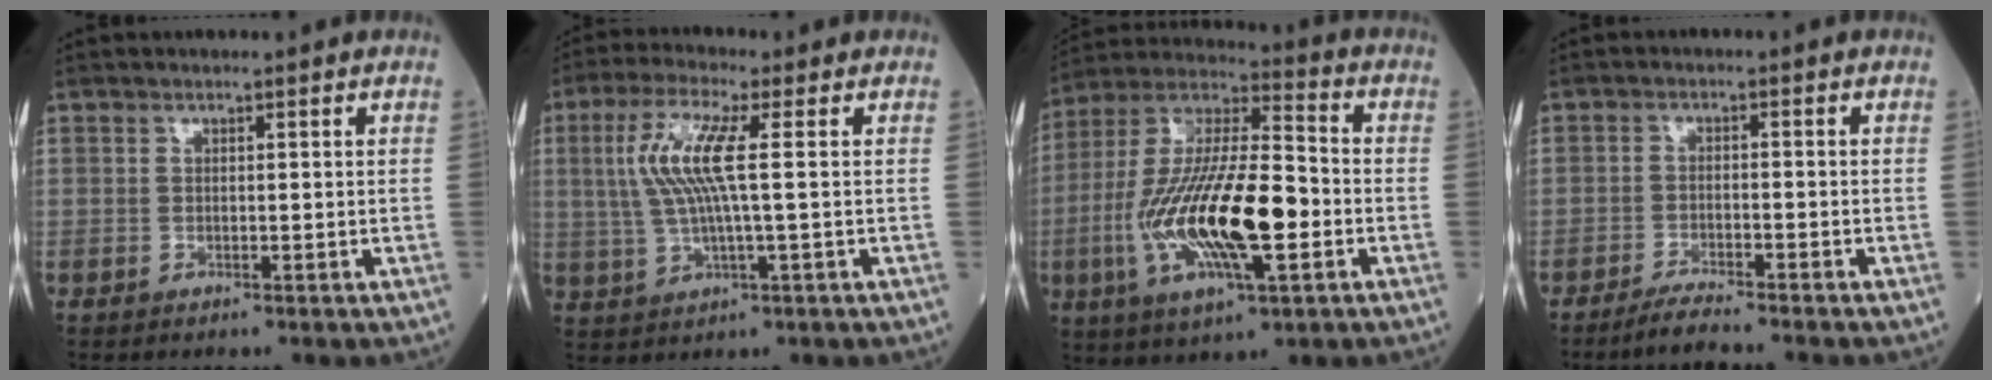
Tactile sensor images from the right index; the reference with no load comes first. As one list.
[{"total": 8.4, "force": [1.4, 0.6, 8.2], "torque": [-0.187, 0.012, 0.029]}, {"total": 20.1, "force": [-4.5, 4.5, 19.0], "torque": [-0.392, -0.007, -0.079]}, {"total": 4.7, "force": [-4.2, -0.7, 2.1], "torque": [-0.039, -0.015, -0.073]}]